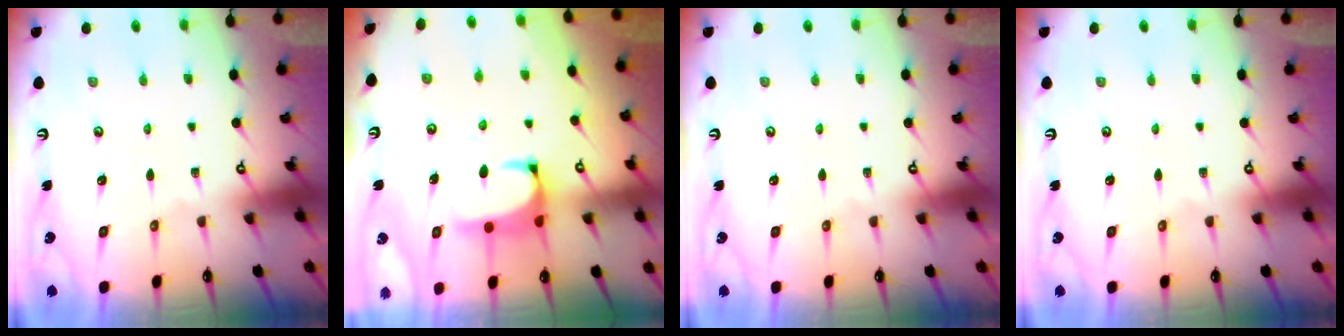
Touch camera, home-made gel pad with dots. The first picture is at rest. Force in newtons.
{"total": 1.7, "press": 1.5, "slide": 0.7}
{"total": 0.0}
{"total": 0.0}